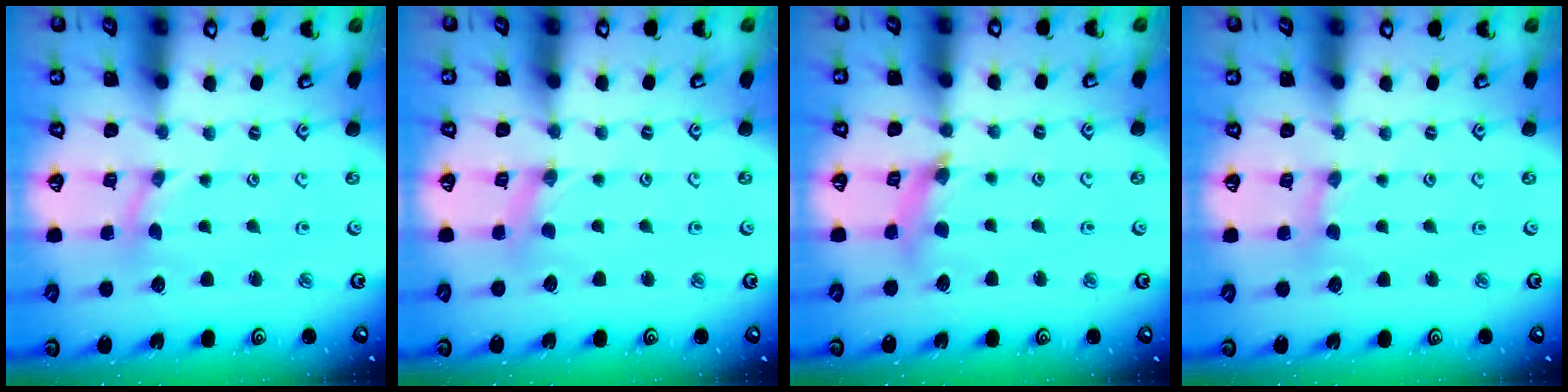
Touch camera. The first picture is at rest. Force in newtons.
{"total": 0.0}
{"total": 7.0, "press": 6.9, "slide": 0.7}
{"total": 1.7, "press": 1.7, "slide": 0.3}